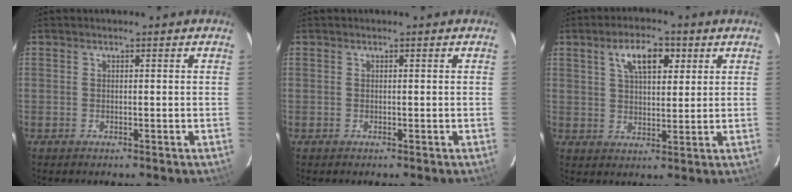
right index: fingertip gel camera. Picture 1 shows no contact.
{"total": 0.0}
{"total": 7.7, "force": [3.5, 3.5, 5.9], "torque": [-0.102, 0.019, 0.062]}